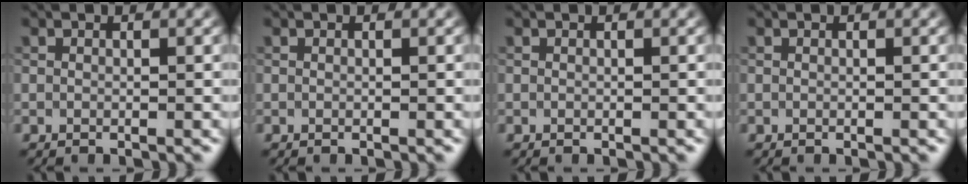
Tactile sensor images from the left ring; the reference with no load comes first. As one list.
[{"total": 0.0}, {"total": 0.0}, {"total": 0.0}]